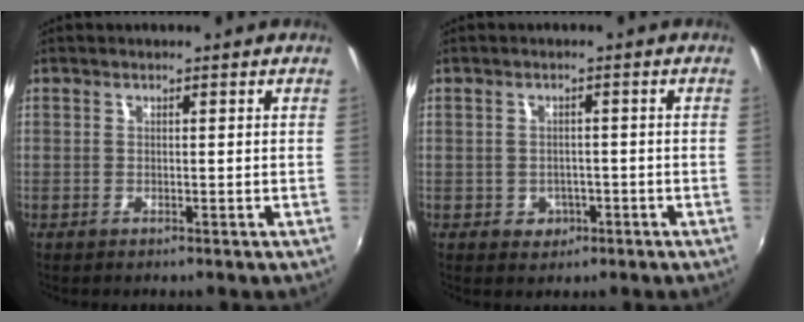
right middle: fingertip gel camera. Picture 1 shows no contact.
{"total": 3.4, "force": [-1.2, 3.0, 0.9], "torque": [-0.023, 0.002, -0.010]}